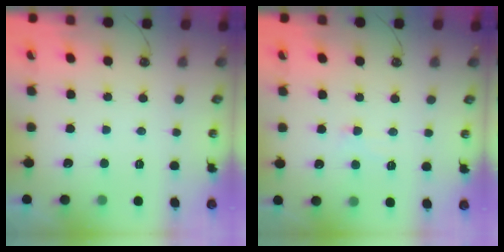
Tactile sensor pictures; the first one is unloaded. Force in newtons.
{"total": 3.3, "press": 3.3, "slide": 0.6}